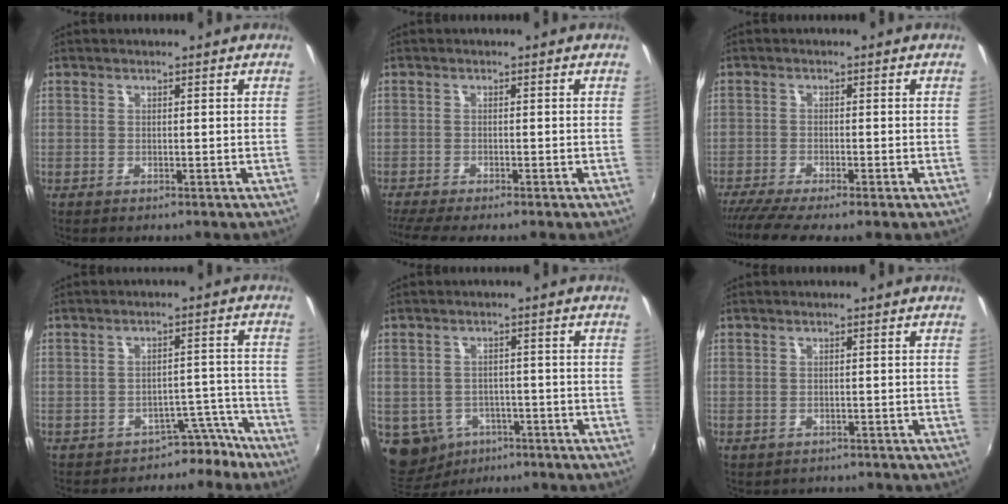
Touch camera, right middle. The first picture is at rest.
{"total": 4.9, "force": [-4.1, -0.4, 2.6], "torque": [-0.061, -0.022, -0.073]}
{"total": 6.0, "force": [-4.9, -0.4, 3.5], "torque": [-0.082, -0.027, -0.089]}
{"total": 5.1, "force": [-4.4, 2.6, 0.1], "torque": [0.012, 0.040, -0.054]}
{"total": 8.8, "force": [-4.4, 7.0, 3.0], "torque": [-0.097, -0.008, -0.057]}
{"total": 0.7, "force": [-0.5, 0.5, 0.0], "torque": [-0.001, -0.003, -0.005]}